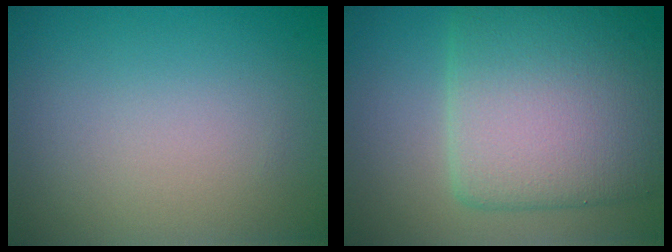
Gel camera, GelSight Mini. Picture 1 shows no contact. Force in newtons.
{"total": 10.2, "press": 10.2, "slide": 0.3}